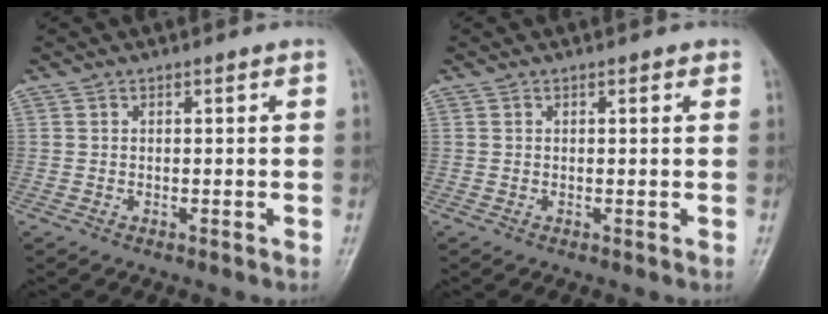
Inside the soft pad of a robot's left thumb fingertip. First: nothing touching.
{"total": 0.9, "force": [0.6, 0.4, 0.7], "torque": [-0.008, -0.001, 0.004]}